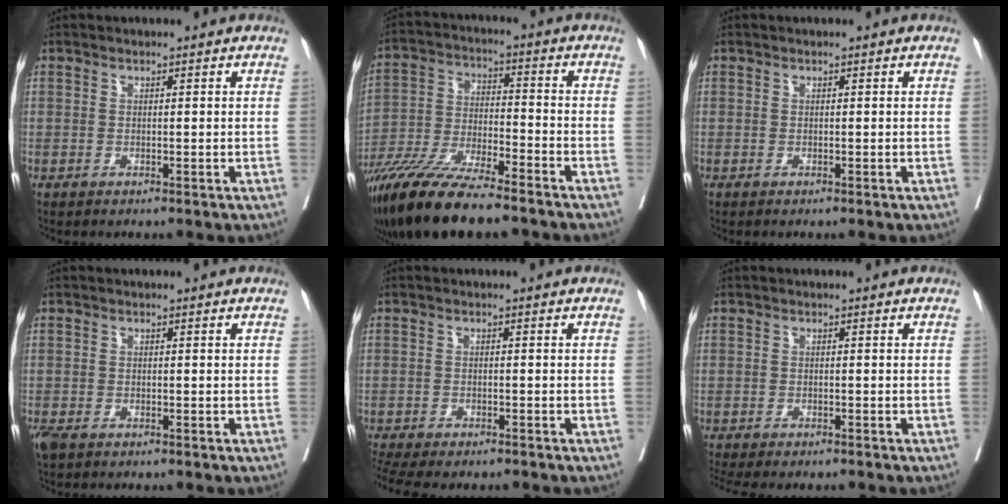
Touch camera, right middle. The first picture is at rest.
{"total": 15.5, "force": [-12.2, 2.0, 9.3], "torque": [-0.193, -0.038, -0.222]}
{"total": 0.0}
{"total": 3.0, "force": [-2.0, 1.5, 1.6], "torque": [-0.040, -0.010, -0.035]}
{"total": 10.2, "force": [-8.8, 2.7, 4.6], "torque": [-0.098, -0.007, -0.122]}
{"total": 8.0, "force": [-7.1, 1.5, 3.4], "torque": [-0.050, -0.009, -0.098]}